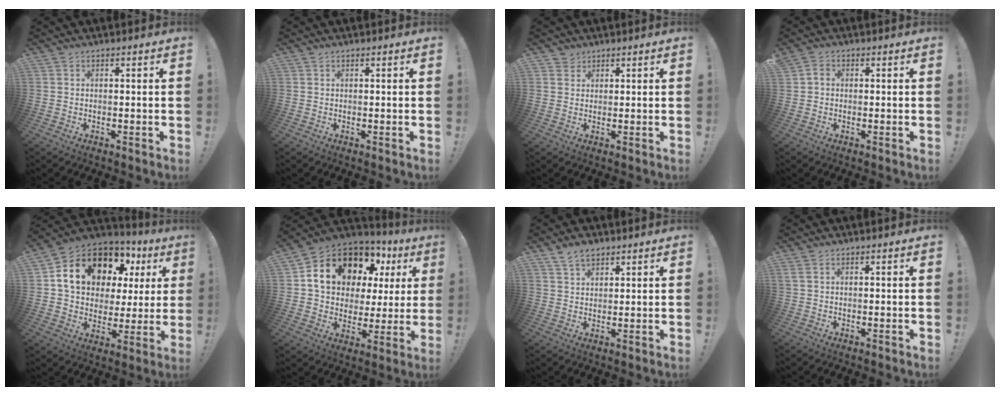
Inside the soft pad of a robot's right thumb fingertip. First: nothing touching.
{"total": 0.0}
{"total": 2.6, "force": [1.9, 1.7, -0.1], "torque": [0.012, -0.013, 0.033]}
{"total": 1.8, "force": [-0.1, 1.5, 1.0], "torque": [-0.011, 0.003, -0.004]}
{"total": 18.2, "force": [8.5, 11.9, 10.8], "torque": [-0.178, -0.036, 0.169]}
{"total": 17.3, "force": [8.6, 11.5, 9.7], "torque": [-0.153, -0.046, 0.172]}
{"total": 4.6, "force": [3.4, 2.5, 1.9], "torque": [-0.032, -0.013, 0.063]}
{"total": 0.9, "force": [0.4, 0.2, 0.8], "torque": [-0.021, 0.002, 0.009]}